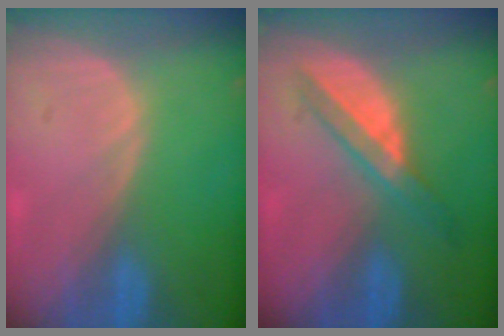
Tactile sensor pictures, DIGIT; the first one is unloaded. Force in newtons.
{"total": 6.0, "press": 5.3, "slide": 2.8}